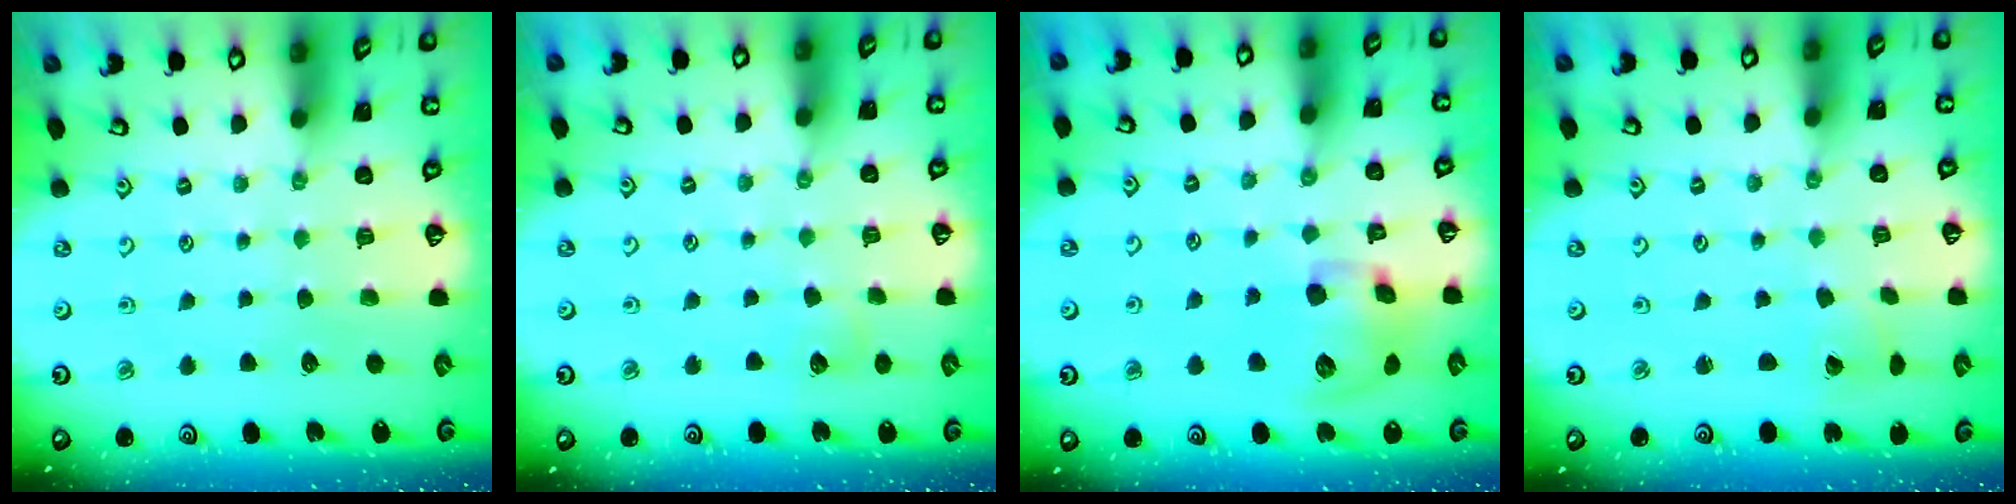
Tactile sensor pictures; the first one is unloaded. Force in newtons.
{"total": 5.0, "press": 4.9, "slide": 0.7}
{"total": 13.4, "press": 13.2, "slide": 2.0}
{"total": 2.0, "press": 2.0, "slide": 0.3}